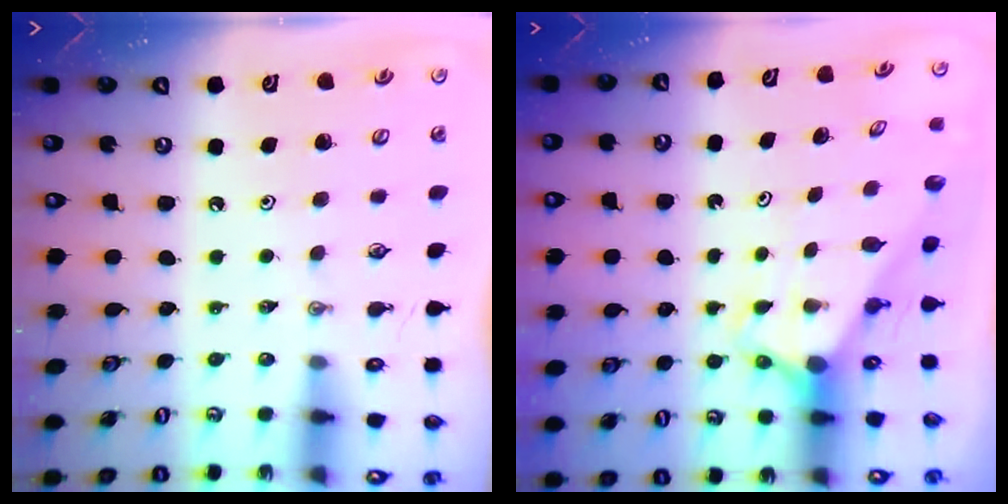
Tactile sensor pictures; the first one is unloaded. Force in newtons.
{"total": 2.7, "press": 2.7, "slide": 0.0}